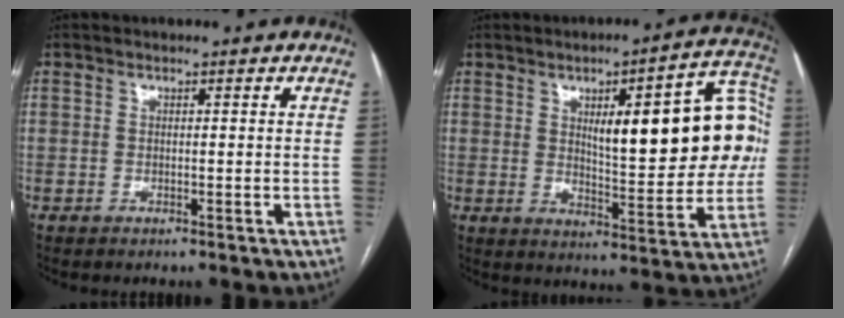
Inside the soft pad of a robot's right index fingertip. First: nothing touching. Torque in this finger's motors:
{"motor_torque": [1.33, 0.81, 0.69, 0.14]}